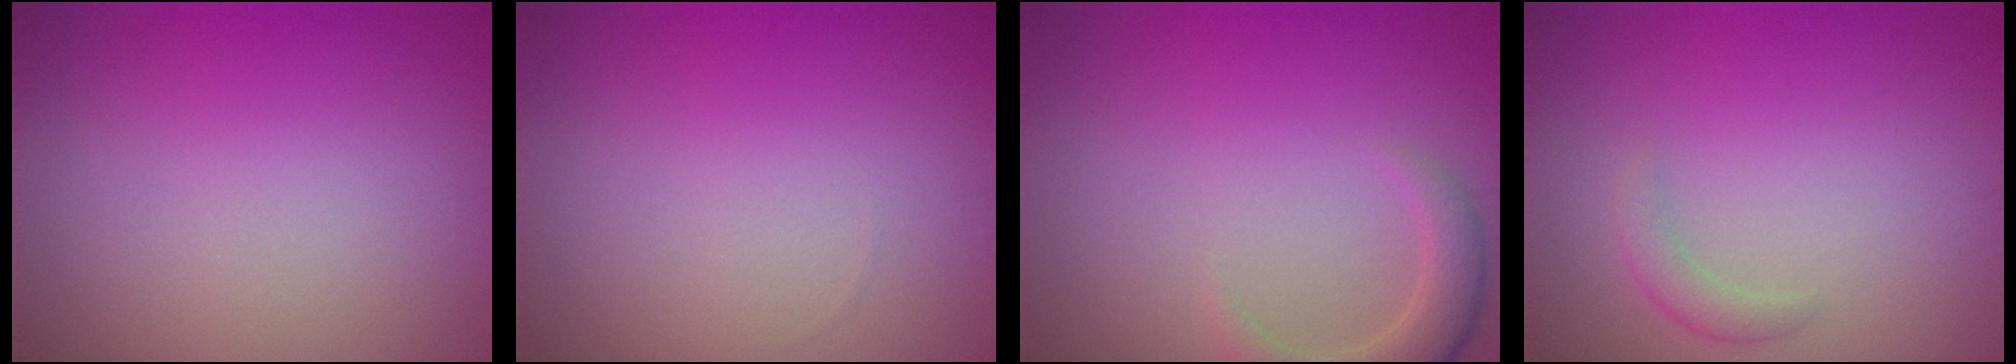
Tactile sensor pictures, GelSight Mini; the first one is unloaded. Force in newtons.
{"total": 0.0}
{"total": 2.9, "press": 2.8, "slide": 0.3}
{"total": 1.4, "press": 1.4, "slide": 0.0}